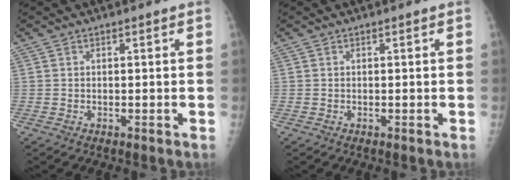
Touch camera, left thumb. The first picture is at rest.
{"total": 0.0}